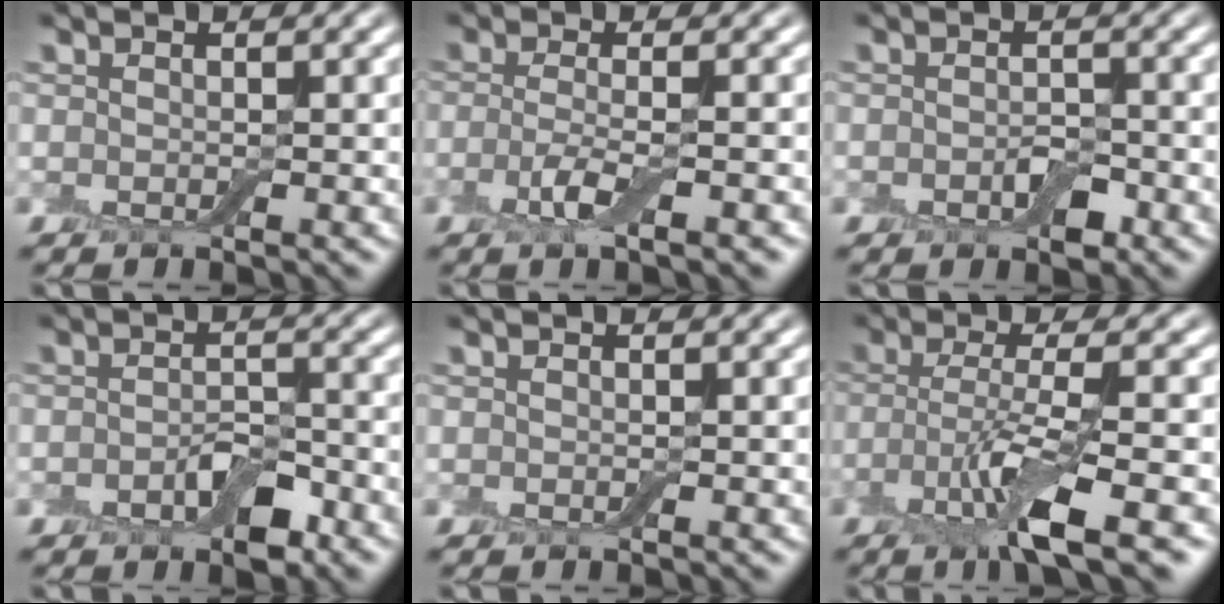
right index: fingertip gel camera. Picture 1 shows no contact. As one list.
[{"total": 3.4, "force": [-1.2, 0.8, 3.1], "torque": [-0.065, -0.005, -0.027]}, {"total": 2.0, "force": [-0.8, 1.1, 1.6], "torque": [-0.026, -0.001, -0.013]}, {"total": 3.3, "force": [-1.5, 1.6, 2.5], "torque": [-0.040, 0.002, -0.023]}, {"total": 0.0}, {"total": 5.9, "force": [-2.2, 1.0, 5.4], "torque": [-0.104, -0.004, -0.045]}]